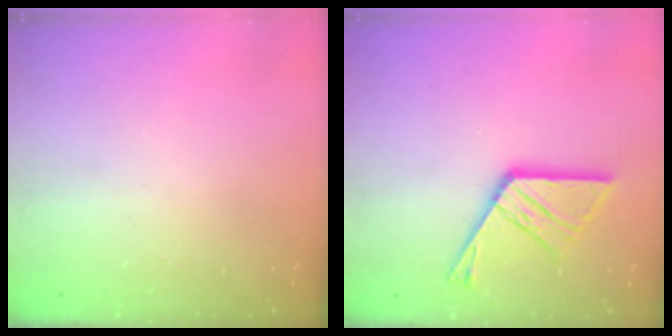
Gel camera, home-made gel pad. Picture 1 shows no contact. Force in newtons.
{"total": 13.9, "press": 13.8, "slide": 1.3}